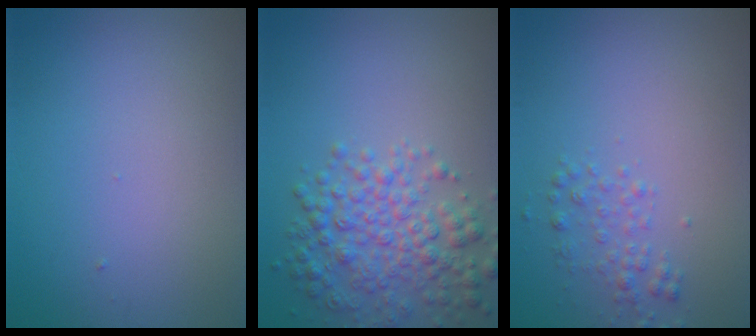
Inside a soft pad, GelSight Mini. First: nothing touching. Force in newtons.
{"total": 4.9, "press": 4.9, "slide": 0.1}
{"total": 1.6, "press": 1.6, "slide": 0.0}